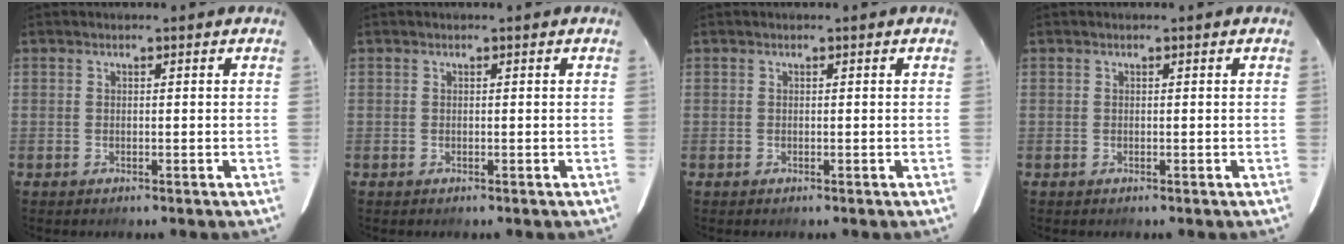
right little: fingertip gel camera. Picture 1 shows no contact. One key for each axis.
{"total": 0.0}
{"total": 0.0}
{"total": 0.0}